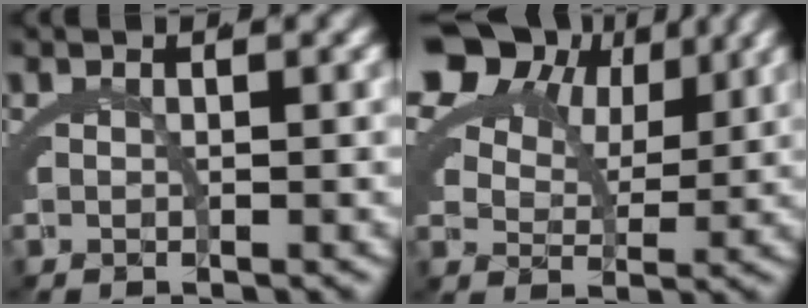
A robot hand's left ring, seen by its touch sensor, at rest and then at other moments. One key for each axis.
{"total": 9.2, "fx": 4.3, "fy": 6.4, "fz": 5.1, "tx": -0.102, "ty": 0.007, "tz": 0.065}